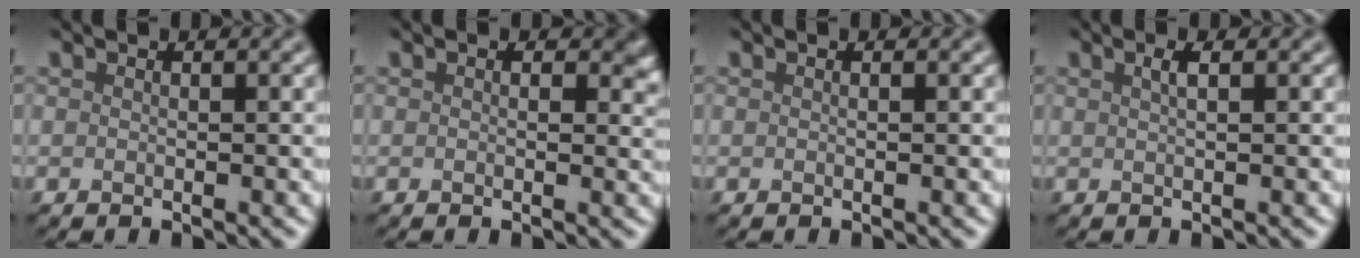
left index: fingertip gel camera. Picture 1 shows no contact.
{"total": 1.8, "force": [0.5, 1.0, 1.4], "torque": [-0.012, -0.001, 0.005]}
{"total": 0.0}
{"total": 1.3, "force": [0.5, 0.4, 1.1], "torque": [-0.016, 0.005, 0.007]}